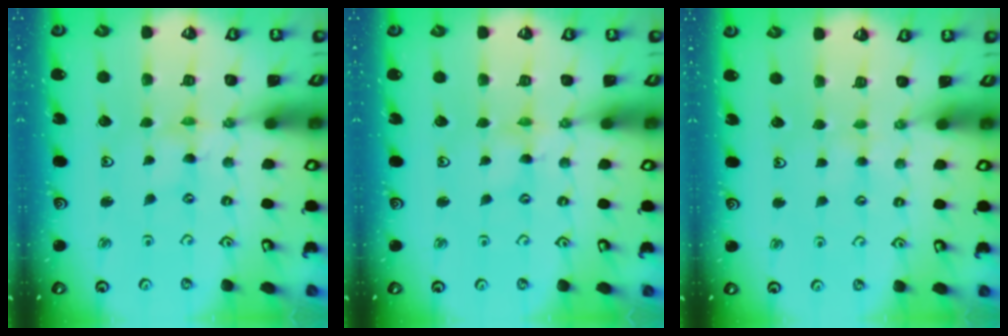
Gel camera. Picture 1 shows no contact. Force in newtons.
{"total": 1.4, "press": 1.4, "slide": 0.2}
{"total": 2.4, "press": 2.4, "slide": 0.3}